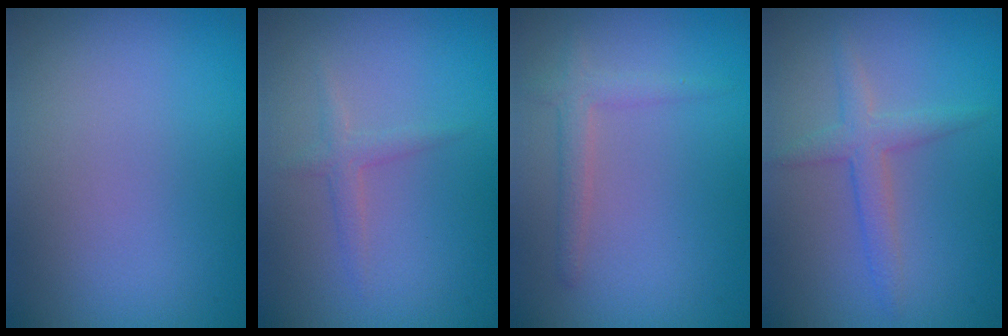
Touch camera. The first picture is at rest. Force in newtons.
{"total": 1.3, "press": 1.3, "slide": 0.0}
{"total": 2.0, "press": 1.9, "slide": 0.1}
{"total": 2.5, "press": 2.5, "slide": 0.0}